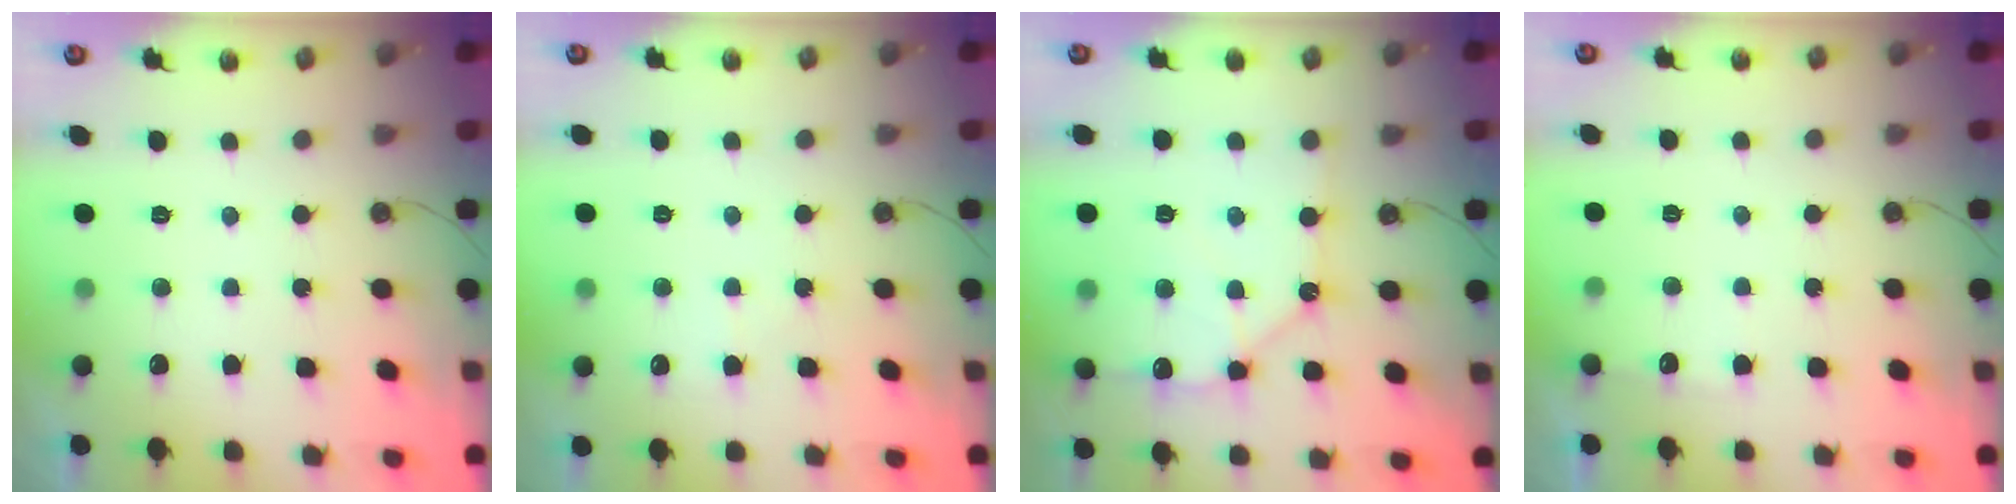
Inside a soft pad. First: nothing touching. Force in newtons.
{"total": 3.6, "press": 3.6, "slide": 0.4}
{"total": 12.2, "press": 12.1, "slide": 1.6}
{"total": 3.8, "press": 3.8, "slide": 0.5}